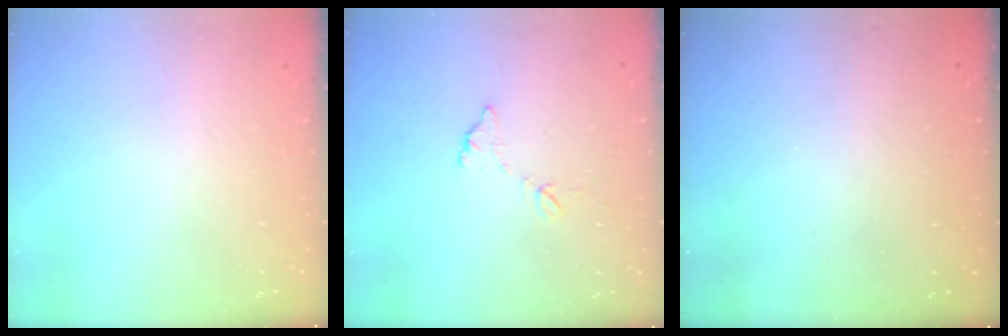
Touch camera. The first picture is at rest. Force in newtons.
{"total": 5.5, "press": 5.5, "slide": 0.3}
{"total": 3.3, "press": 3.3, "slide": 0.1}